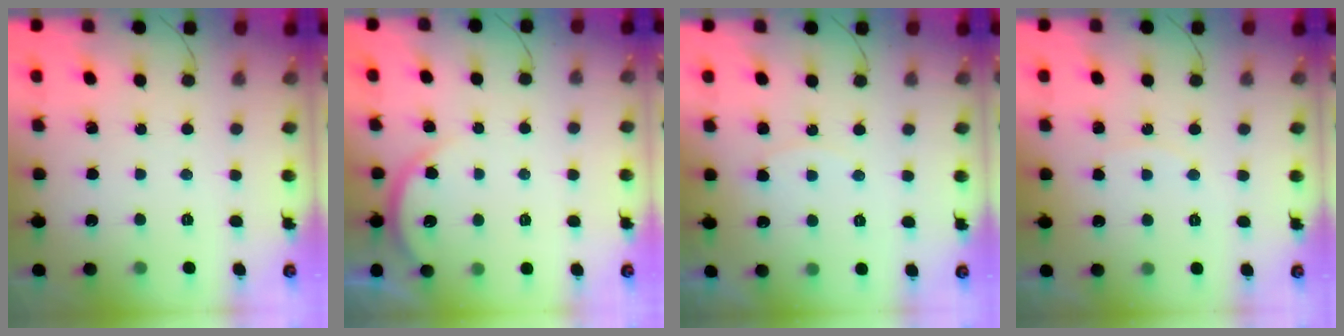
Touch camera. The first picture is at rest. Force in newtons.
{"total": 3.0, "press": 2.9, "slide": 0.4}
{"total": 5.1, "press": 5.1, "slide": 0.6}
{"total": 3.9, "press": 3.9, "slide": 0.4}